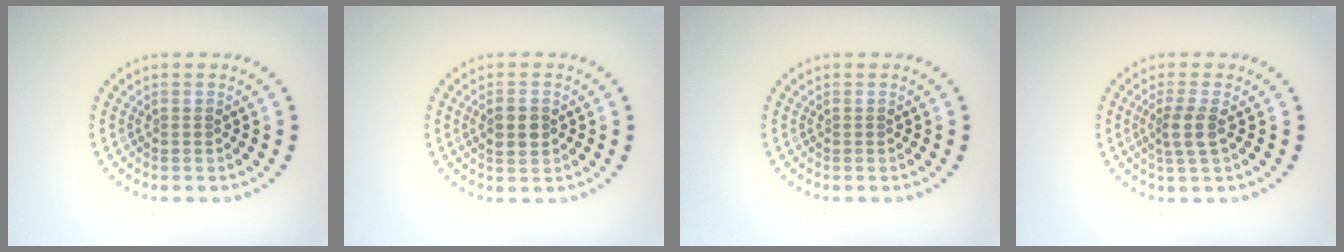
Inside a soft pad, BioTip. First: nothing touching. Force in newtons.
{"total": 2.1, "press": 2.1, "slide": 0.2}
{"total": 0.0}
{"total": 2.3, "press": 1.8, "slide": 1.4}